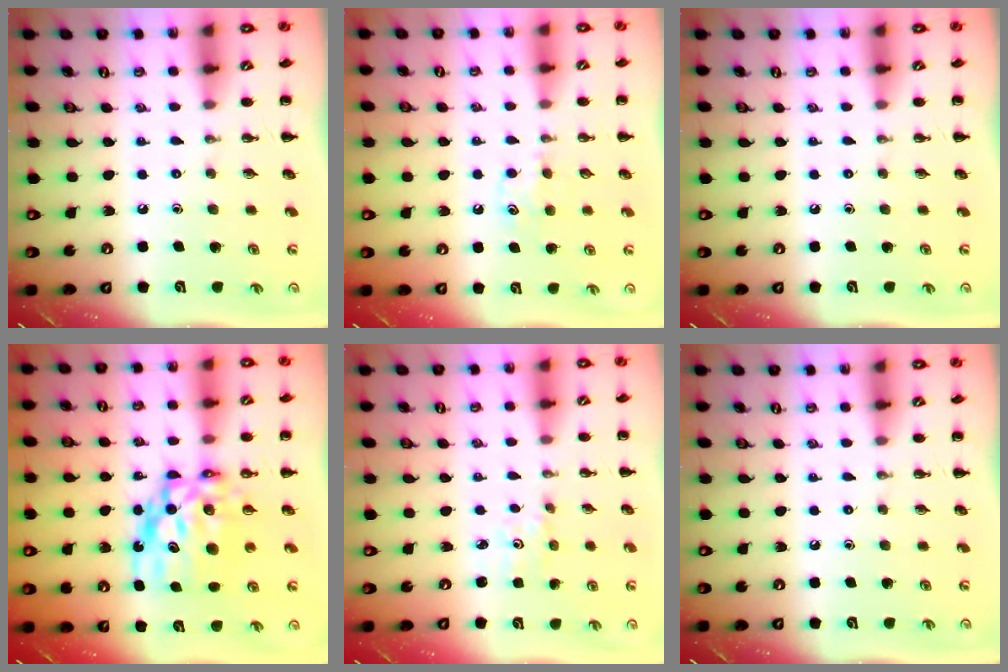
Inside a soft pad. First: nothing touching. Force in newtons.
{"total": 6.1, "press": 5.8, "slide": 1.7}
{"total": 0.0}
{"total": 11.8, "press": 11.4, "slide": 3.1}
{"total": 1.1, "press": 1.0, "slide": 0.3}
{"total": 0.0}